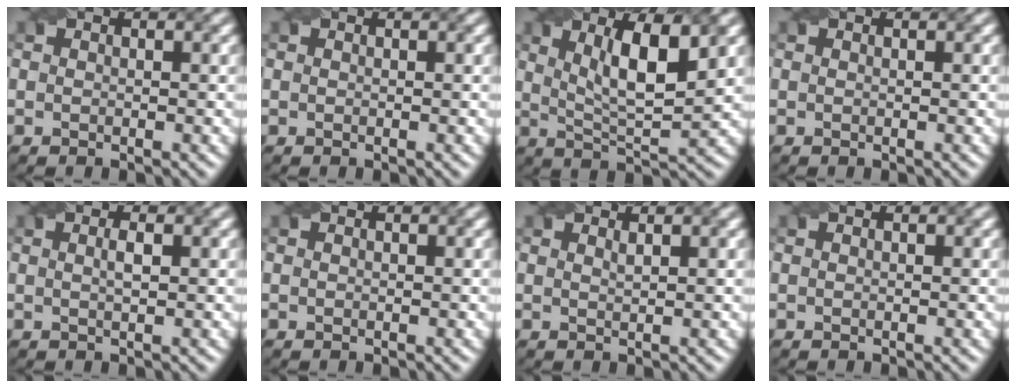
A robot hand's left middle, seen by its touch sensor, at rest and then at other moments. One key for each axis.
{"total": 0.0}
{"total": 6.8, "fx": 2.5, "fy": 1.9, "fz": 6.0, "tx": -0.093, "ty": 0.002, "tz": 0.038}
{"total": 0.0}
{"total": 1.2, "fx": 0.3, "fy": 0.3, "fz": 1.2, "tx": -0.017, "ty": 0.003, "tz": 0.005}
{"total": 0.0}
{"total": 0.6, "fx": 0.6, "fy": 0.1, "fz": 0.3, "tx": -0.004, "ty": 0.000, "tz": 0.011}
{"total": 0.0}